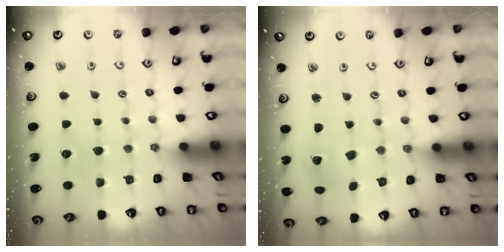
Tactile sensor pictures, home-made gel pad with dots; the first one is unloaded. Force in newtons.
{"total": 2.7, "press": 2.7, "slide": 0.2}